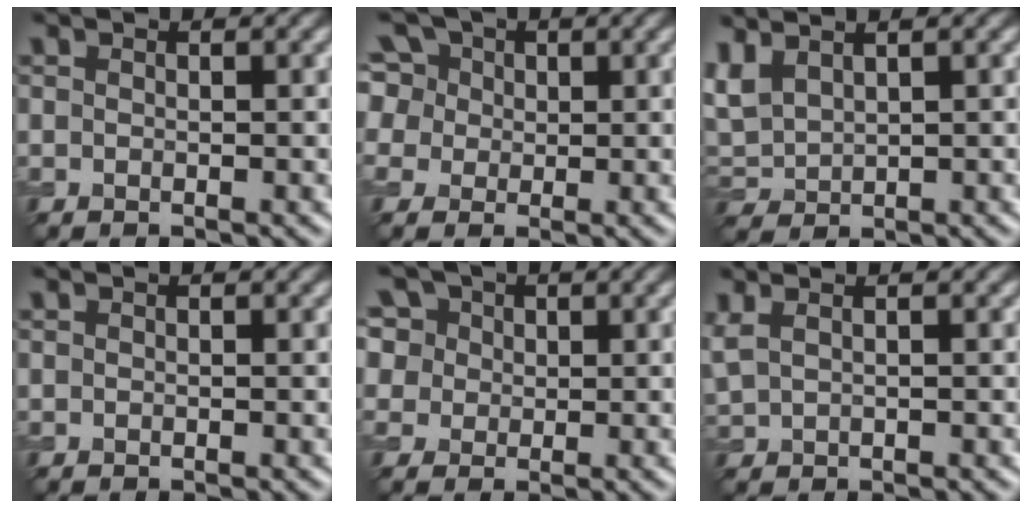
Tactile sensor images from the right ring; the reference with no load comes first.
{"total": 7.9, "force": [3.2, 6.3, 3.6], "torque": [-0.073, 0.037, 0.026]}
{"total": 2.8, "force": [1.6, 1.5, 1.7], "torque": [-0.055, 0.009, 0.041]}
{"total": 0.0}
{"total": 9.8, "force": [5.1, 7.1, 4.5], "torque": [-0.101, 0.033, 0.058]}
{"total": 2.4, "force": [1.5, 1.1, 1.6], "torque": [-0.036, 0.013, 0.024]}